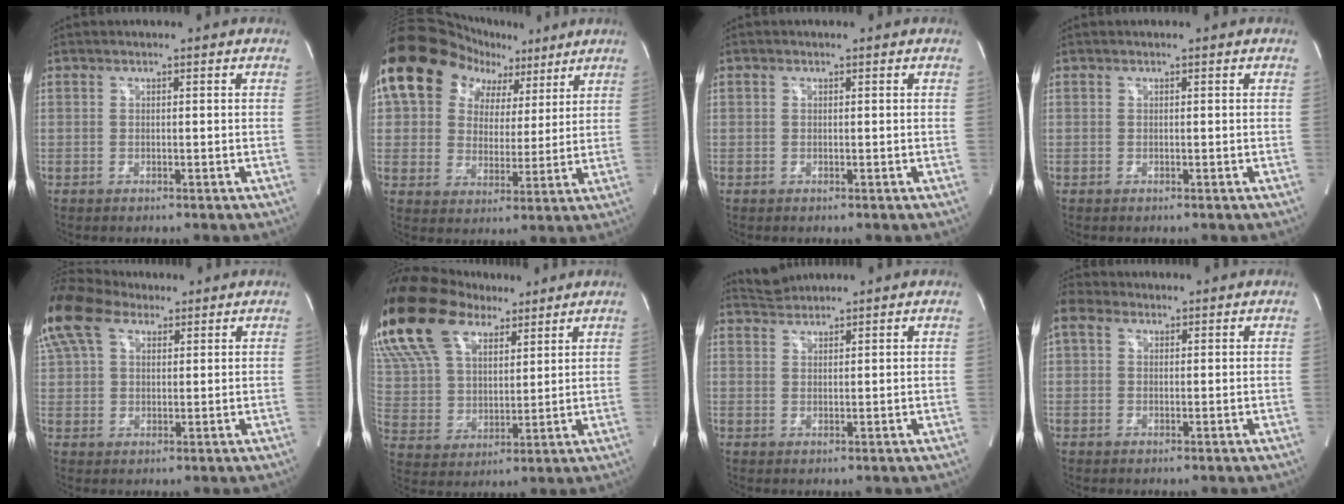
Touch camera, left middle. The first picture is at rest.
{"total": 14.4, "force": [8.2, 10.1, 6.1], "torque": [-0.093, 0.059, 0.144]}
{"total": 1.6, "force": [-0.9, -1.1, -0.8], "torque": [0.008, 0.002, -0.007]}
{"total": 0.0}
{"total": 13.1, "force": [8.2, 7.4, 7.1], "torque": [-0.208, 0.061, 0.166]}
{"total": 24.7, "force": [16.5, 13.0, 13.0], "torque": [-0.341, 0.070, 0.311]}
{"total": 2.4, "force": [2.4, 0.0, -0.5], "torque": [0.000, 0.006, 0.054]}
{"total": 2.3, "force": [1.2, 1.5, 1.3], "torque": [-0.049, 0.022, 0.037]}